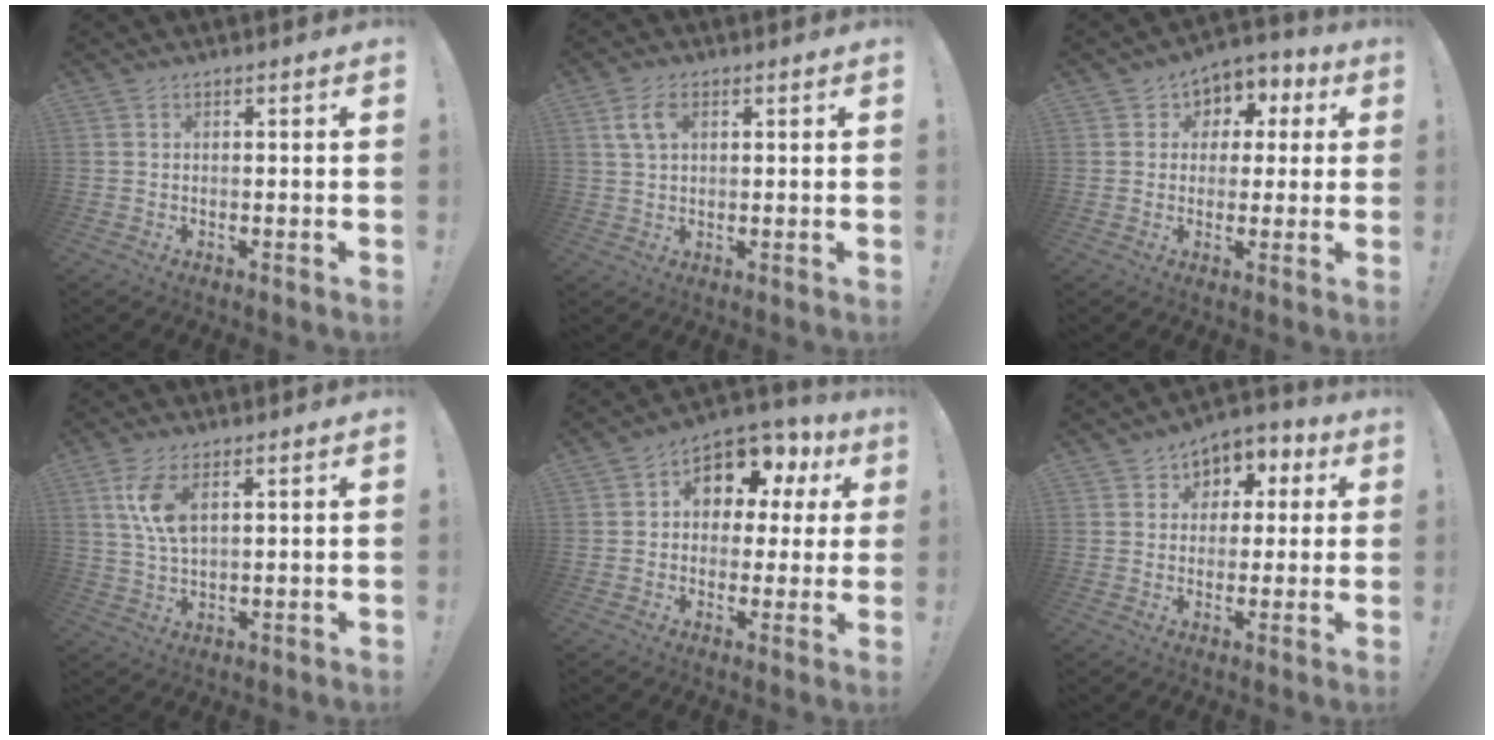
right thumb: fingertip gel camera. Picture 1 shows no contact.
{"total": 5.6, "force": [2.1, 3.2, 4.0], "torque": [-0.078, -0.001, 0.038]}
{"total": 6.4, "force": [0.1, 6.0, 2.4], "torque": [-0.021, 0.002, 0.004]}
{"total": 8.1, "force": [3.2, 3.4, 6.6], "torque": [-0.130, -0.011, 0.053]}
{"total": 9.5, "force": [4.7, 6.5, 5.0], "torque": [-0.079, -0.035, 0.083]}
{"total": 6.2, "force": [0.8, 5.8, 2.1], "torque": [-0.019, -0.003, 0.017]}